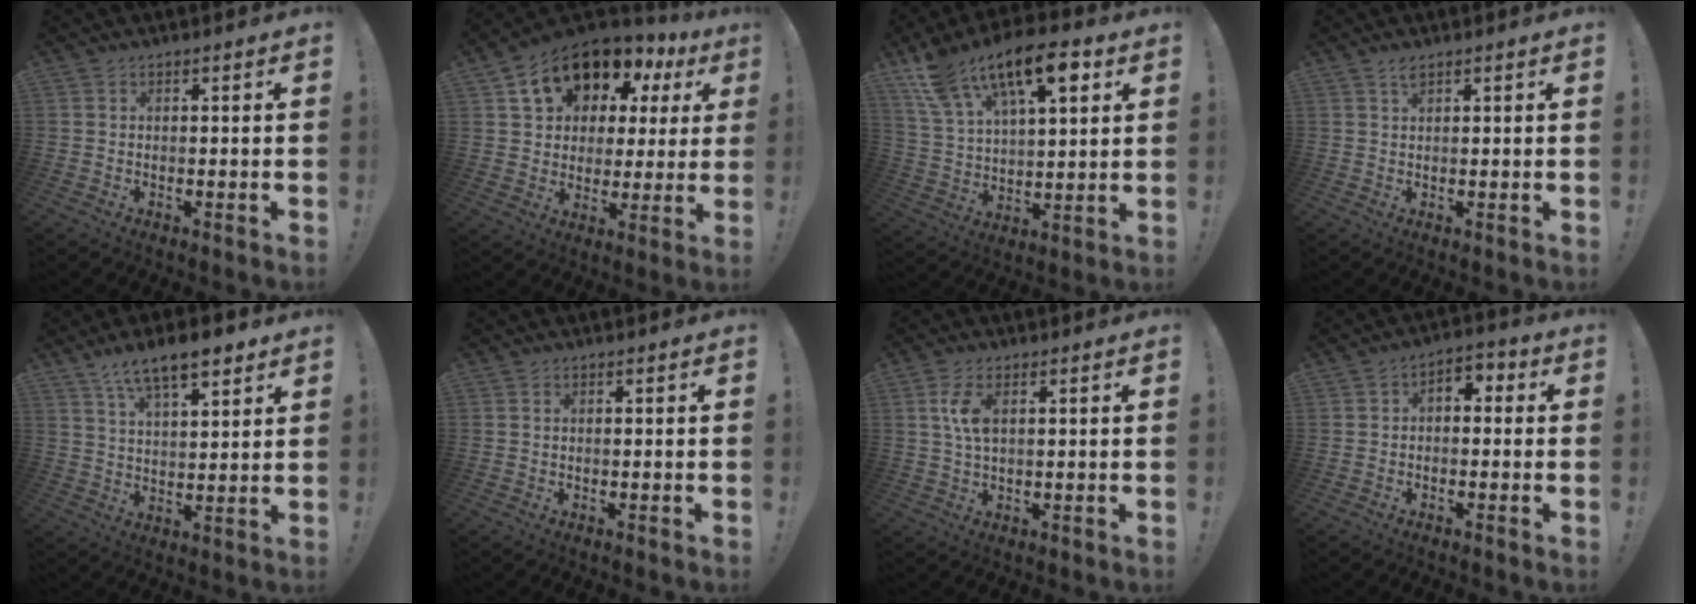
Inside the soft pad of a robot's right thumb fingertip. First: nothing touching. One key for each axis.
{"total": 14.0, "fx": 8.6, "fy": 9.0, "fz": 6.4, "tx": -0.106, "ty": -0.056, "tz": 0.160}
{"total": 18.3, "fx": 10.6, "fy": 9.0, "fz": 11.8, "tx": -0.203, "ty": -0.047, "tz": 0.188}
{"total": 1.8, "fx": 1.5, "fy": 0.5, "fz": 0.8, "tx": -0.004, "ty": -0.005, "tz": 0.024}
{"total": 11.4, "fx": 7.7, "fy": 4.0, "fz": 7.4, "tx": -0.119, "ty": -0.035, "tz": 0.134}
{"total": 0.0}
{"total": 5.8, "fx": 1.6, "fy": 2.6, "fz": 5.0, "tx": -0.100, "ty": -0.004, "tz": 0.021}
{"total": 3.7, "fx": -1.7, "fy": 2.5, "fz": 2.1, "tx": -0.029, "ty": 0.015, "tz": -0.030}